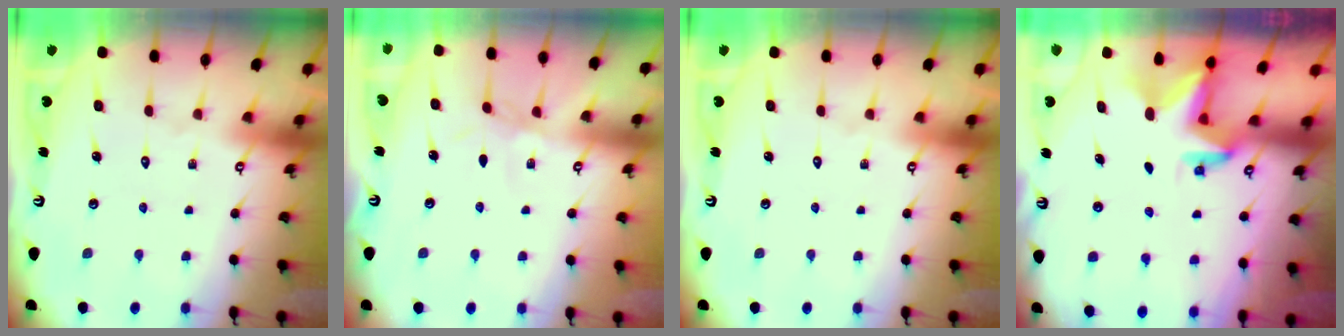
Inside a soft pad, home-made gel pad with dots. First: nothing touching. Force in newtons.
{"total": 2.2, "press": 2.2, "slide": 0.3}
{"total": 0.0}
{"total": 3.0, "press": 3.0, "slide": 0.1}